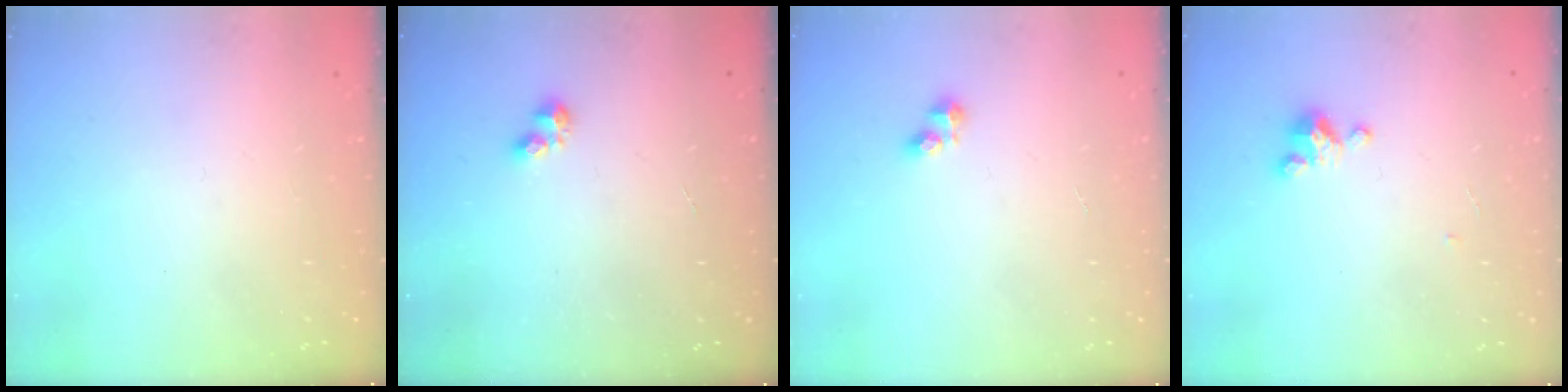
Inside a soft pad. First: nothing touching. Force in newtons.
{"total": 2.2, "press": 2.2, "slide": 0.3}
{"total": 2.6, "press": 2.6, "slide": 0.2}
{"total": 3.3, "press": 3.3, "slide": 0.3}